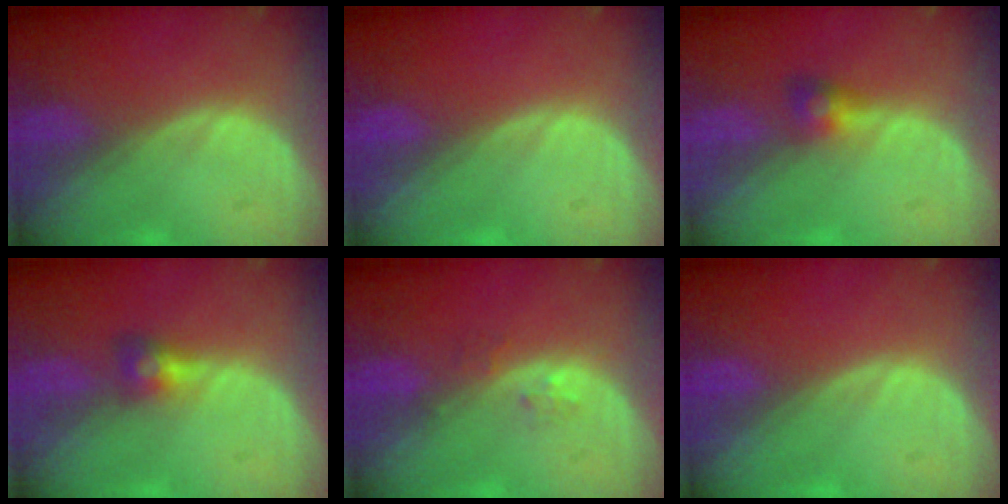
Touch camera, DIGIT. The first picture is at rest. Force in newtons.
{"total": 0.0}
{"total": 2.5, "press": 2.5, "slide": 0.2}
{"total": 2.8, "press": 2.7, "slide": 0.9}
{"total": 1.6, "press": 1.6, "slide": 0.1}
{"total": 0.0}